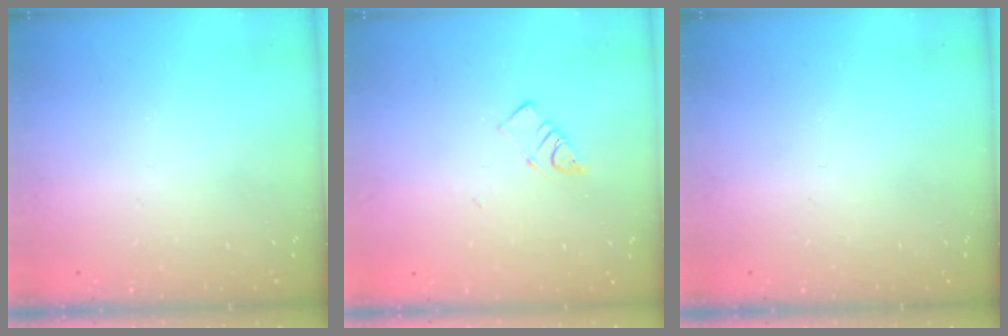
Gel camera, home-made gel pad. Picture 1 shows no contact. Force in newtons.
{"total": 3.7, "press": 3.7, "slide": 0.4}
{"total": 0.0}